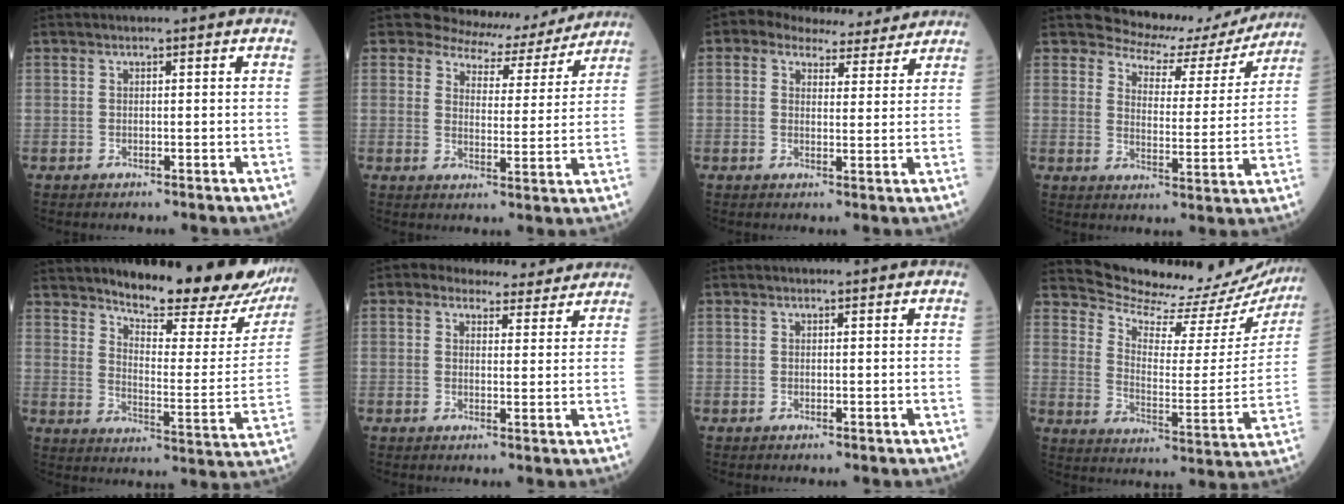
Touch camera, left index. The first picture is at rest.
{"total": 9.2, "force": [8.7, 3.0, 0.4], "torque": [-0.005, -0.006, 0.108]}
{"total": 8.7, "force": [7.6, 3.6, 2.5], "torque": [-0.031, 0.020, 0.092]}
{"total": 11.4, "force": [10.7, 3.8, 0.9], "torque": [-0.008, -0.014, 0.127]}
{"total": 21.1, "force": [18.7, 3.8, 9.0], "torque": [-0.124, -0.076, 0.238]}
{"total": 7.4, "force": [6.6, 3.1, 1.5], "torque": [-0.012, 0.015, 0.076]}
{"total": 0.0}
{"total": 19.6, "force": [19.0, 3.8, 3.0], "torque": [-0.045, -0.077, 0.232]}